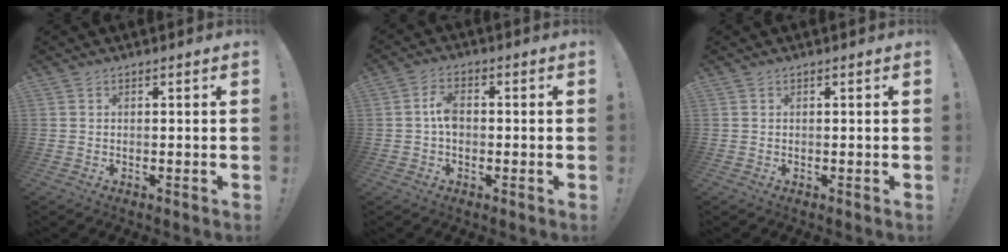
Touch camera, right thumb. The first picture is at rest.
{"total": 5.3, "force": [-0.4, 3.2, 4.2], "torque": [-0.066, 0.012, -0.007]}
{"total": 0.0}